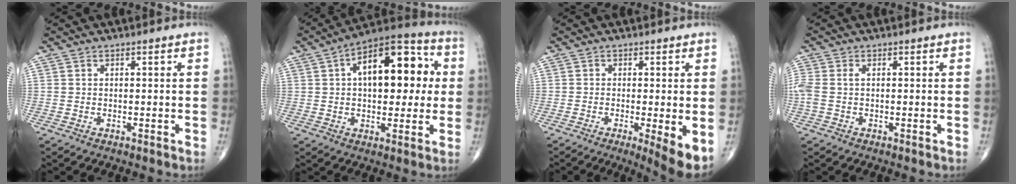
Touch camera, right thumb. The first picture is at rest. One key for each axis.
{"total": 18.2, "fx": 3.3, "fy": 9.6, "fz": 15.1, "tx": -0.181, "ty": 0.027, "tz": 0.040}
{"total": 6.1, "fx": -1.7, "fy": 1.0, "fz": 5.8, "tx": -0.093, "ty": -0.018, "tz": -0.030}
{"total": 3.7, "fx": 0.0, "fy": 2.2, "fz": 3.0, "tx": -0.098, "ty": 0.011, "tz": -0.001}